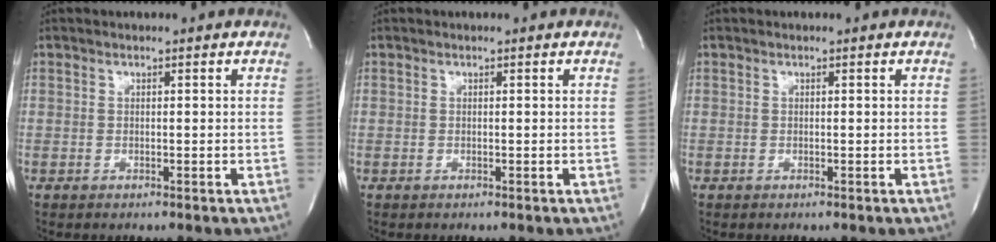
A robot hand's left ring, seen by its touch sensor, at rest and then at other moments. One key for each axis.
{"total": 0.0}
{"total": 0.0}